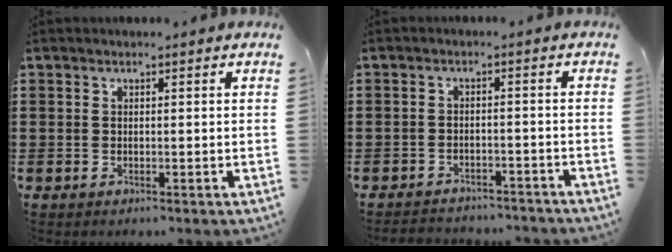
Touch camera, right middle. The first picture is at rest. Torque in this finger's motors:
{"motor_torque": [0.35, -0.32, 0.19, 0.04]}